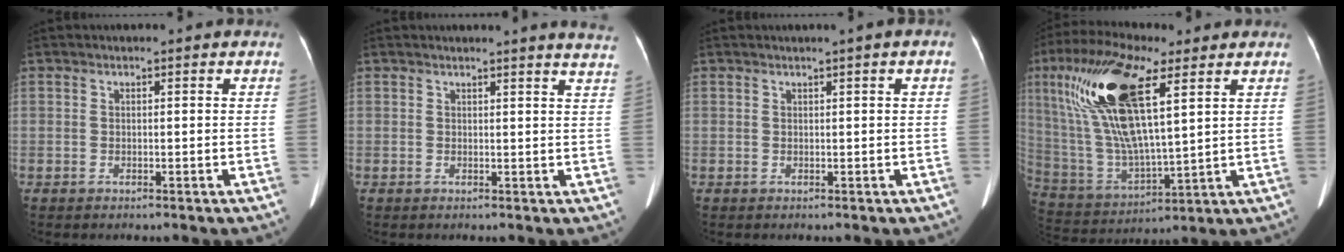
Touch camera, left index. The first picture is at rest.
{"total": 6.6, "force": [6.2, -0.7, 2.1], "torque": [-0.020, -0.026, 0.043]}
{"total": 1.1, "force": [0.4, -0.1, 1.0], "torque": [-0.015, 0.003, 0.007]}
{"total": 19.1, "force": [7.7, 4.6, 16.8], "torque": [-0.363, 0.008, 0.148]}